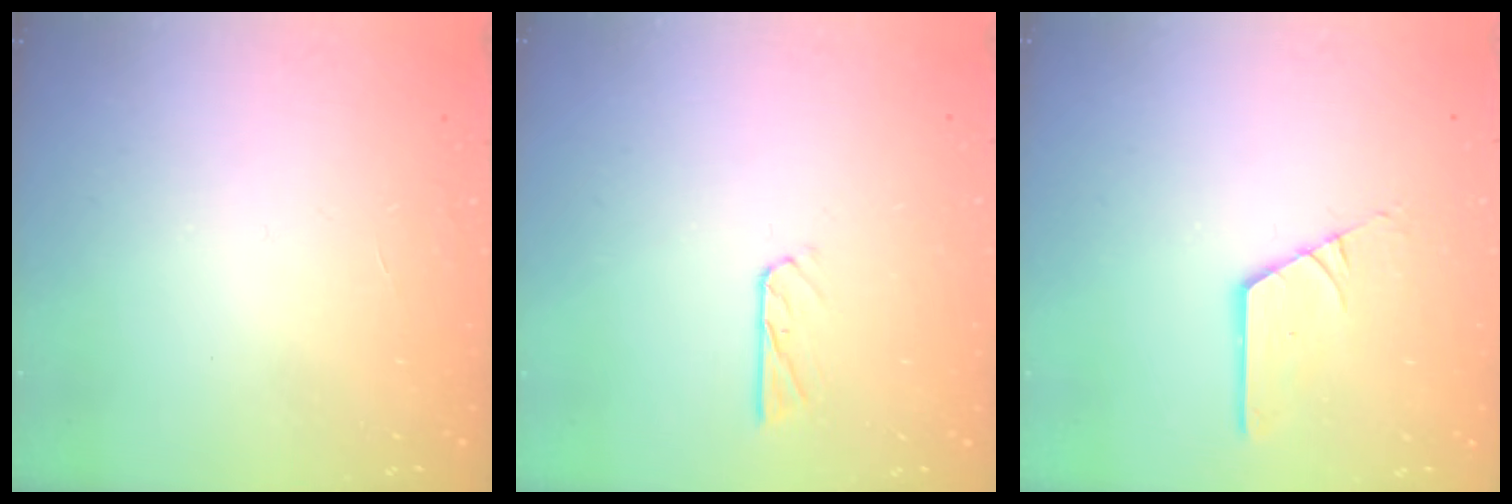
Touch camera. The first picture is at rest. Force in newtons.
{"total": 3.4, "press": 3.4, "slide": 0.2}
{"total": 2.9, "press": 2.9, "slide": 0.1}